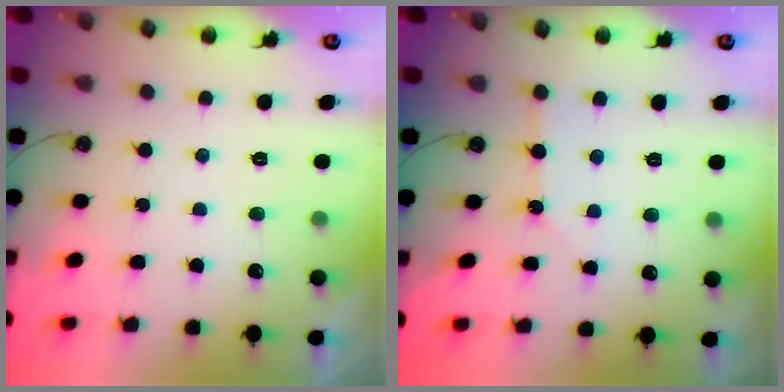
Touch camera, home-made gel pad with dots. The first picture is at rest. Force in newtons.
{"total": 2.8, "press": 2.7, "slide": 0.4}